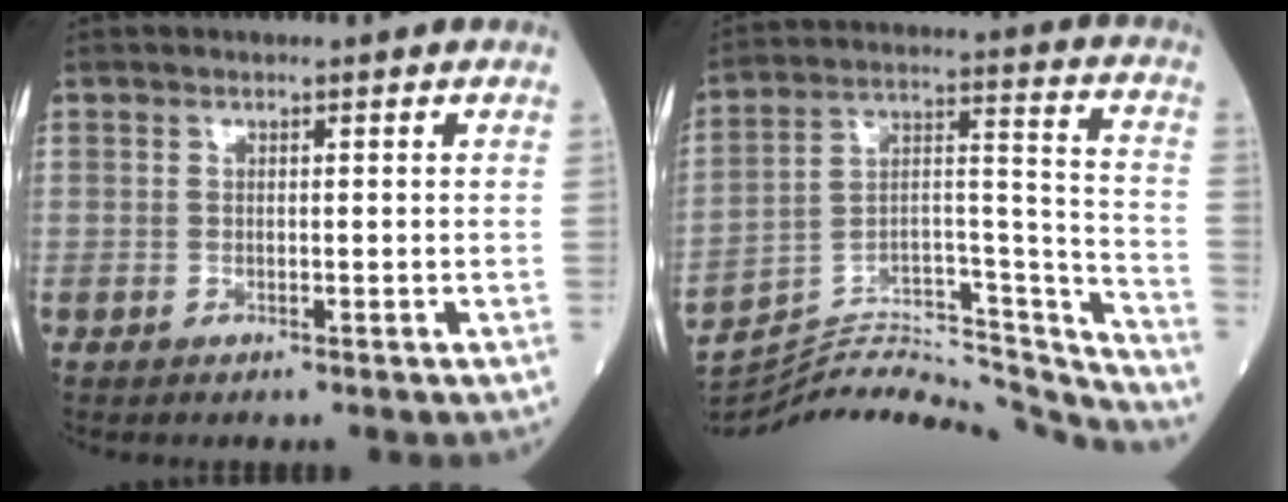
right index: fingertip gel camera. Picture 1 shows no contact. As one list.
[{"total": 29.7, "force": [-28.5, 3.3, 7.6], "torque": [-0.112, 0.021, -0.425]}]